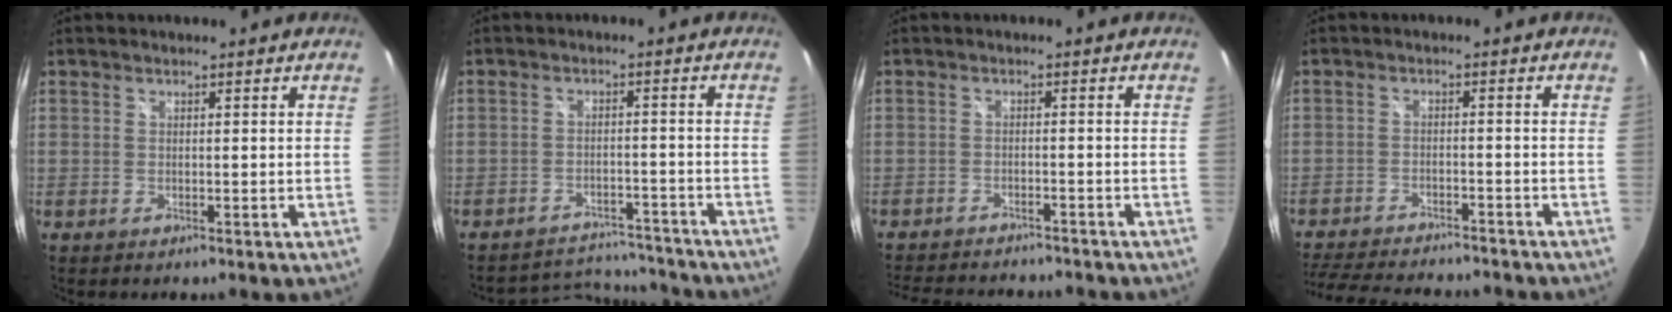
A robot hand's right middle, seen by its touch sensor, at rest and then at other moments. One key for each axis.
{"total": 10.6, "fx": -10.2, "fy": 2.4, "fz": 1.2, "tx": -0.035, "ty": 0.024, "tz": -0.138}
{"total": 12.4, "fx": -11.0, "fy": 3.2, "fz": 4.8, "tx": -0.106, "ty": -0.018, "tz": -0.161}
{"total": 16.4, "fx": -14.3, "fy": 4.0, "fz": 6.9, "tx": -0.150, "ty": -0.023, "tz": -0.212}